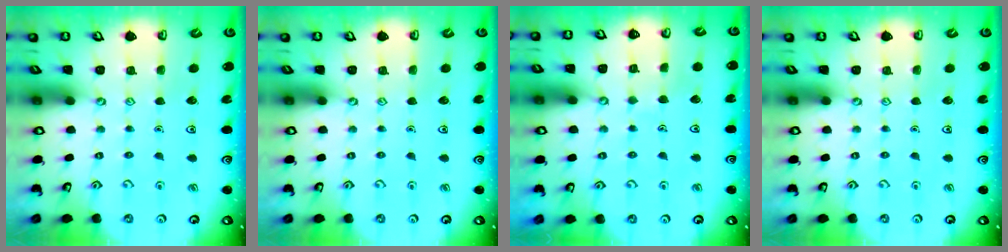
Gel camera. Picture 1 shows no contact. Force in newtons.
{"total": 0.0}
{"total": 3.0, "press": 3.0, "slide": 0.2}
{"total": 0.0}